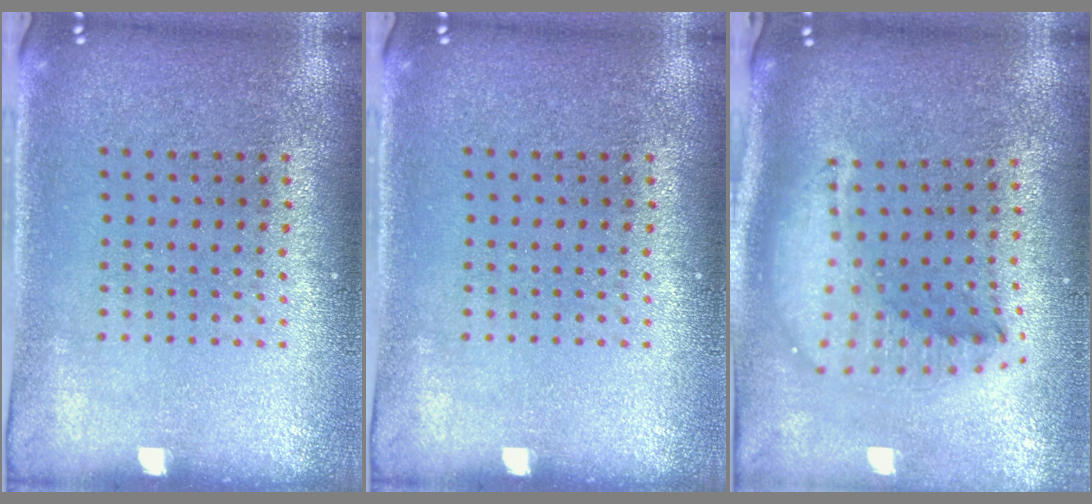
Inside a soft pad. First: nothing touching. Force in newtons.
{"total": 0.0}
{"total": 2.2, "press": 1.7, "slide": 1.4}